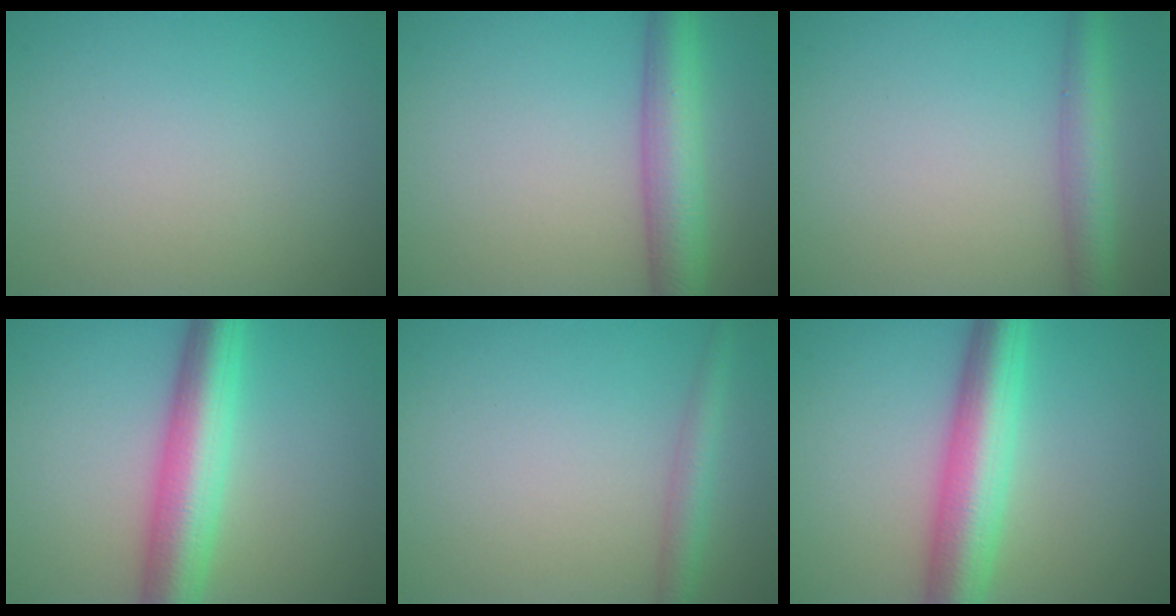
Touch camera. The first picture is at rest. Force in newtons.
{"total": 5.8, "press": 5.8, "slide": 0.3}
{"total": 3.5, "press": 3.5, "slide": 0.1}
{"total": 7.4, "press": 7.4, "slide": 0.2}
{"total": 2.3, "press": 2.3, "slide": 0.1}
{"total": 7.4, "press": 7.4, "slide": 0.2}